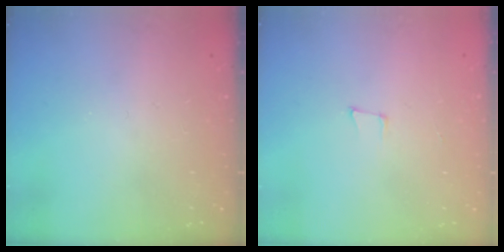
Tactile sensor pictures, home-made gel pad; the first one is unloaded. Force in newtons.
{"total": 4.1, "press": 3.2, "slide": 2.7}